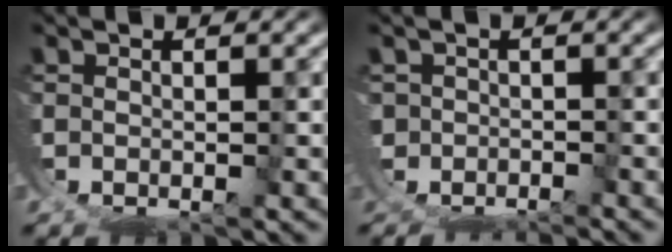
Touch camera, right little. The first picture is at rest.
{"total": 2.0, "force": [-1.7, 0.9, -0.7], "torque": [-0.013, -0.026, -0.014]}